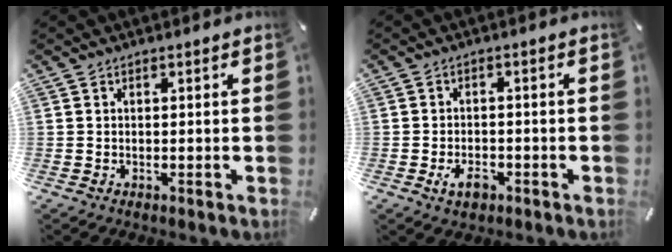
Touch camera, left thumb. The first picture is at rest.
{"total": 4.4, "force": [-2.0, 2.7, 2.9], "torque": [-0.053, 0.003, -0.038]}